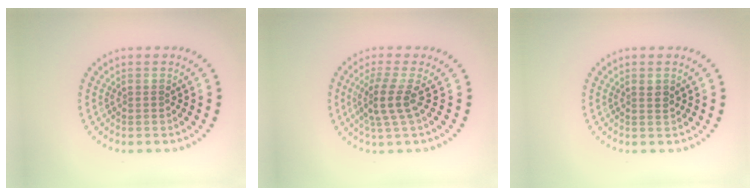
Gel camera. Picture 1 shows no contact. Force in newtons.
{"total": 2.9, "press": 2.0, "slide": 2.1}
{"total": 0.8, "press": 0.7, "slide": 0.4}